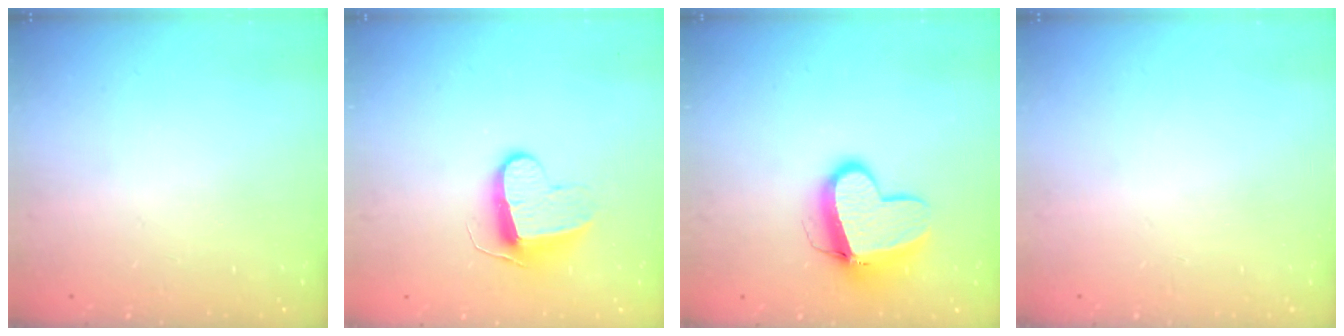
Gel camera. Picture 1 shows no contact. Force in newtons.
{"total": 9.7, "press": 9.7, "slide": 0.2}
{"total": 11.7, "press": 11.6, "slide": 1.3}
{"total": 0.0}